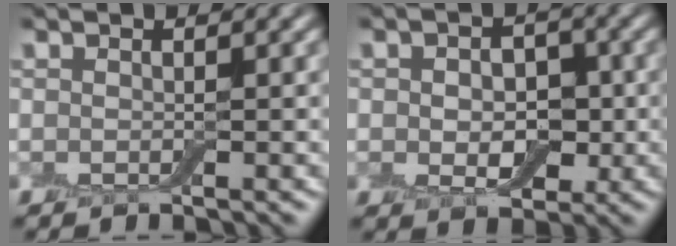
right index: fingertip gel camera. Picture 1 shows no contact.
{"total": 4.6, "force": [-0.3, 3.1, 3.4], "torque": [-0.049, -0.005, -0.005]}